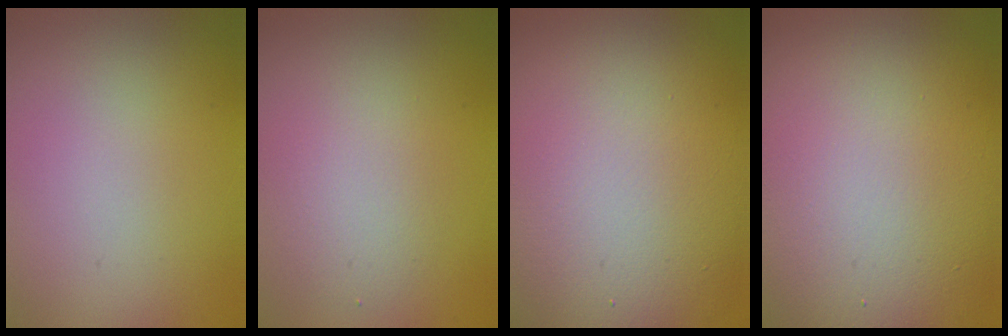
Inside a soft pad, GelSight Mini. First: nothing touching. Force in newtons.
{"total": 2.2, "press": 2.2, "slide": 0.2}
{"total": 15.6, "press": 15.6, "slide": 1.0}
{"total": 15.4, "press": 15.3, "slide": 0.7}